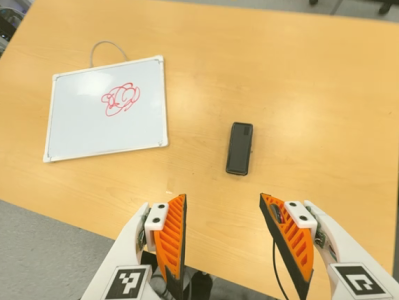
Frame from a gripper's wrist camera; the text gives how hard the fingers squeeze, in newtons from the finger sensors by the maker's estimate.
{"total": 0.0}